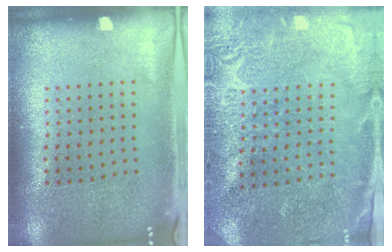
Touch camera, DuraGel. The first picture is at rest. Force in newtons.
{"total": 2.8, "press": 2.8, "slide": 0.1}